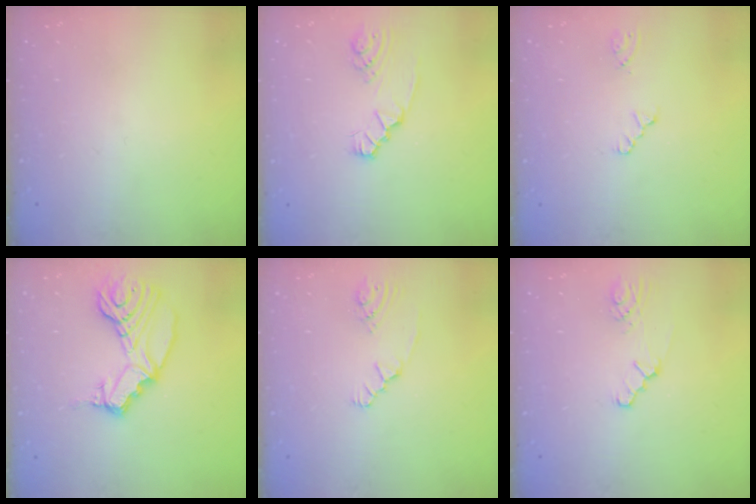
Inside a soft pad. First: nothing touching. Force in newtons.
{"total": 3.3, "press": 3.3, "slide": 0.2}
{"total": 0.0}
{"total": 14.1, "press": 13.9, "slide": 2.7}
{"total": 2.5, "press": 2.3, "slide": 1.1}
{"total": 2.2, "press": 2.2, "slide": 0.4}